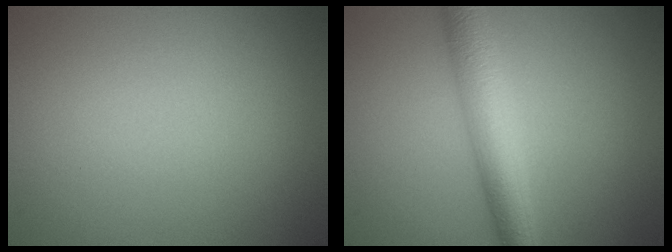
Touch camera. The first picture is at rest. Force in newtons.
{"total": 4.9, "press": 4.9, "slide": 0.1}